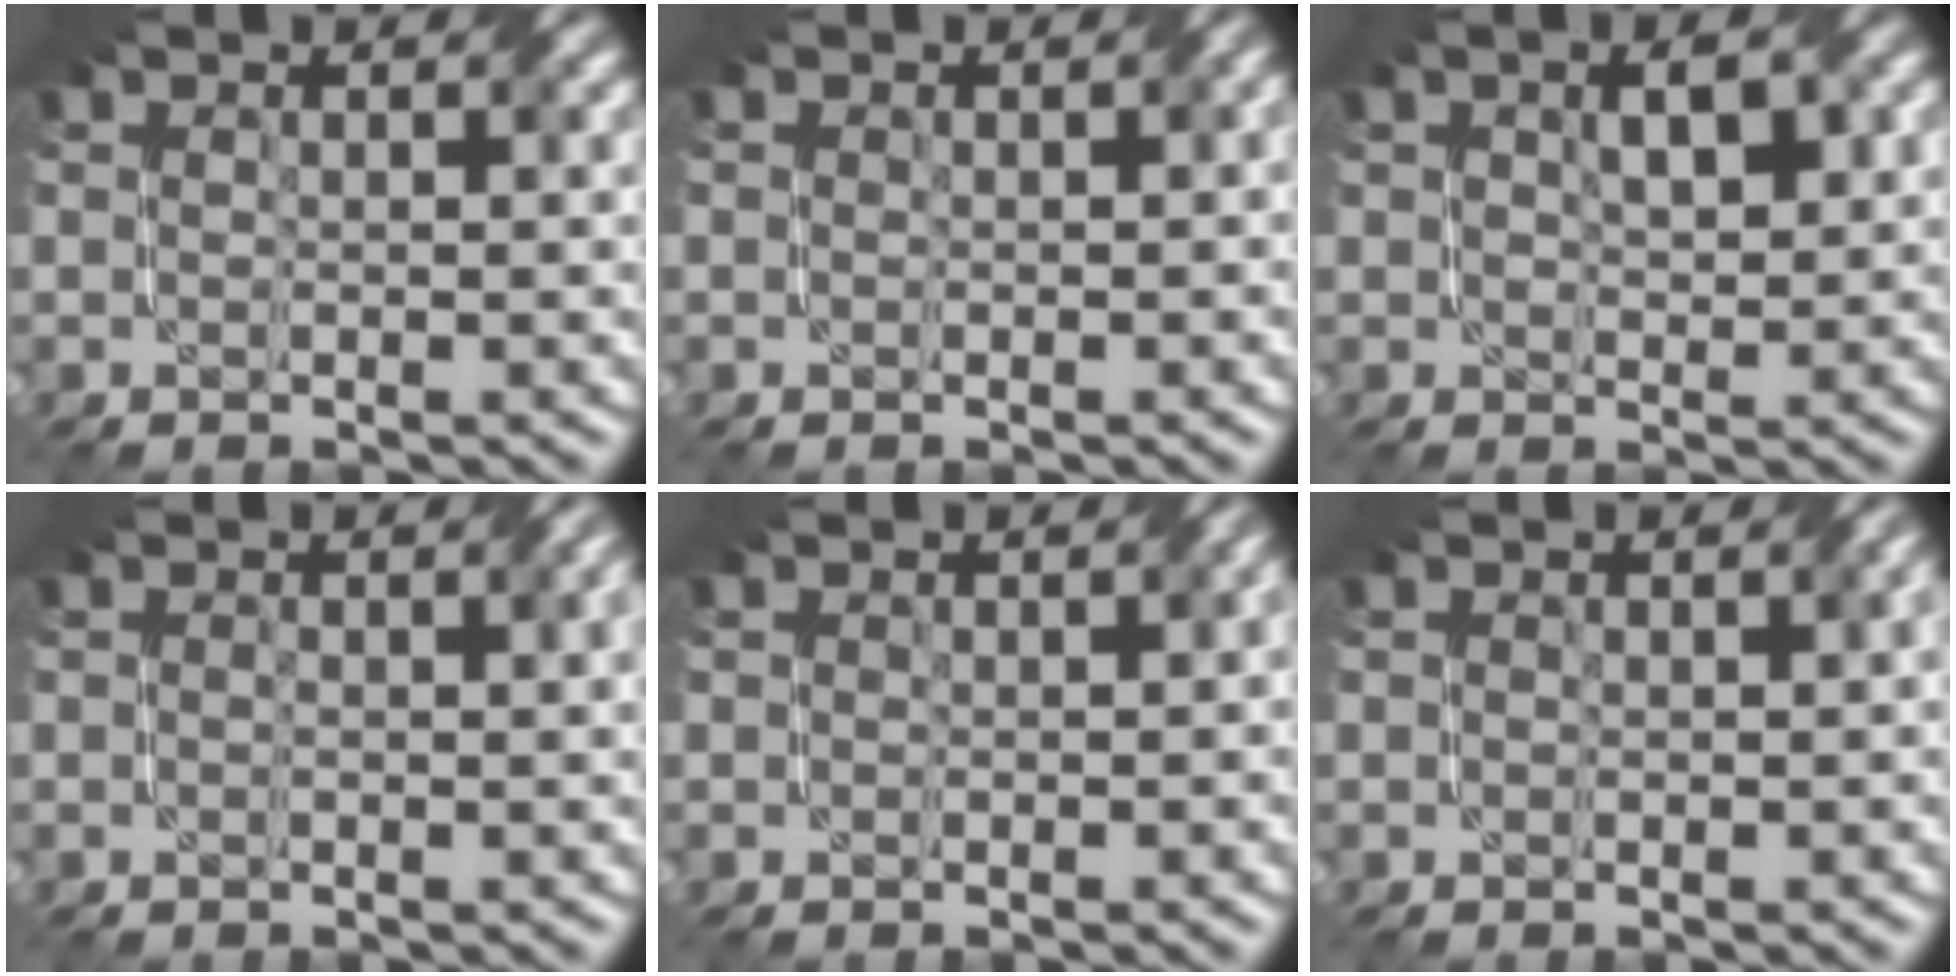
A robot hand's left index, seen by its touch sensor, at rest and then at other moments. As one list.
[{"total": 1.0, "force": [-0.3, 0.7, 0.7], "torque": [-0.012, -0.003, -0.006]}, {"total": 3.1, "force": [1.0, 1.8, 2.3], "torque": [-0.043, 0.000, 0.018]}, {"total": 2.0, "force": [-0.1, 0.6, 1.9], "torque": [-0.027, -0.001, -0.001]}, {"total": 2.0, "force": [-0.5, 1.2, 1.5], "torque": [-0.017, -0.003, -0.008]}, {"total": 1.6, "force": [-0.4, 0.8, 1.4], "torque": [-0.019, -0.003, -0.005]}]